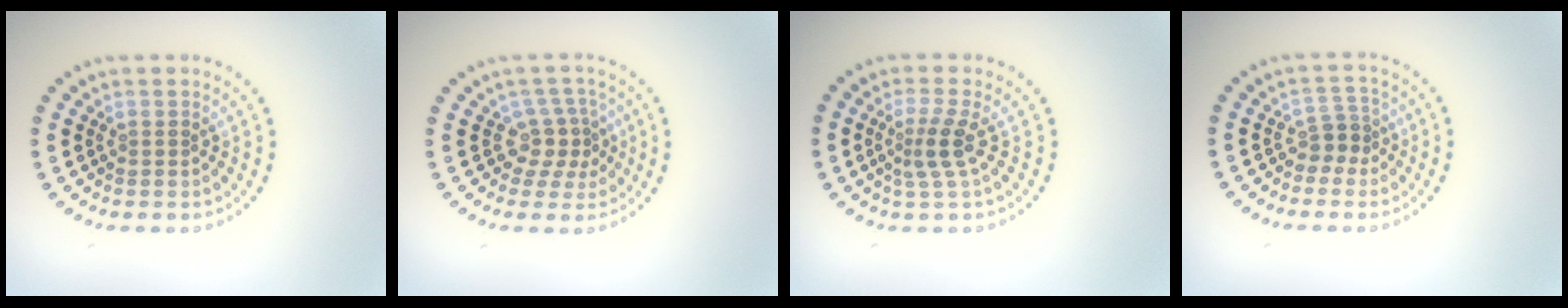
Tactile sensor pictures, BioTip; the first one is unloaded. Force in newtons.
{"total": 2.9, "press": 2.1, "slide": 2.0}
{"total": 2.5, "press": 1.8, "slide": 1.6}
{"total": 2.0, "press": 1.5, "slide": 1.3}